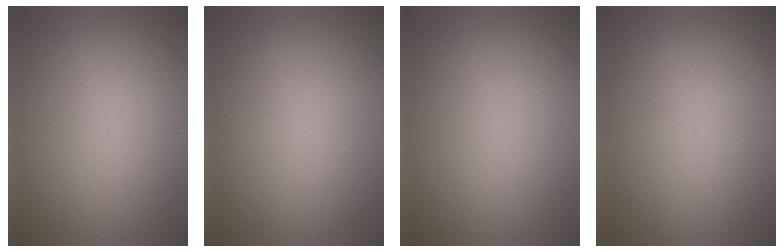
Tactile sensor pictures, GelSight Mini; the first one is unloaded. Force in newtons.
{"total": 0.0}
{"total": 0.0}
{"total": 0.0}